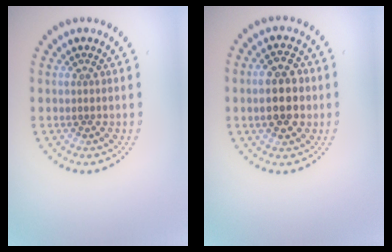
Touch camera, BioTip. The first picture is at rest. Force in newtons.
{"total": 4.6, "press": 4.6, "slide": 0.2}